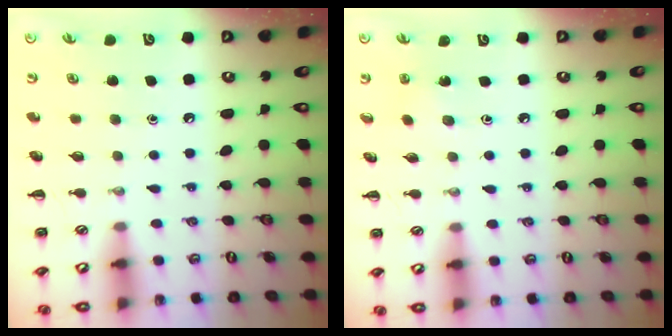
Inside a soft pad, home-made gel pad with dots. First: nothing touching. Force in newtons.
{"total": 1.3, "press": 1.2, "slide": 0.6}